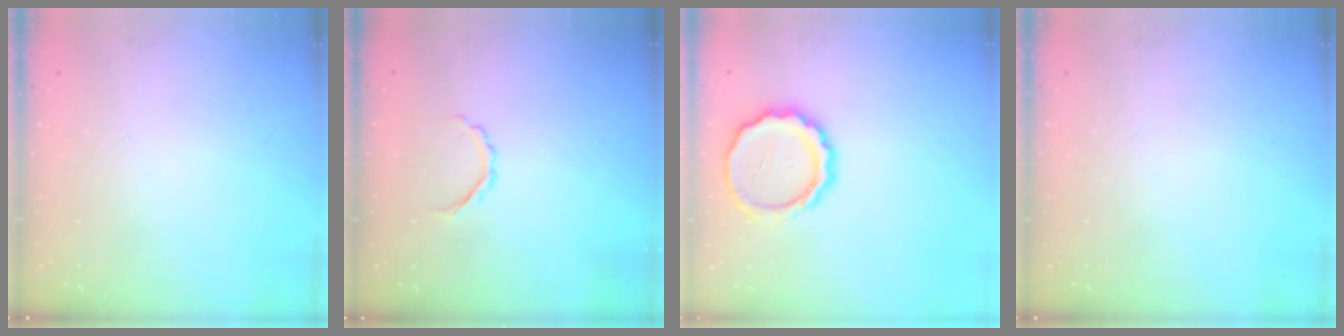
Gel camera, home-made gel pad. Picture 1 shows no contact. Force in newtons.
{"total": 2.7, "press": 2.6, "slide": 0.7}
{"total": 12.5, "press": 12.2, "slide": 2.7}
{"total": 0.0}